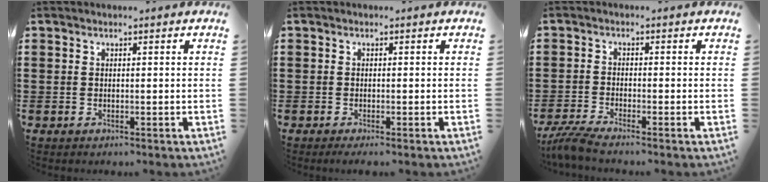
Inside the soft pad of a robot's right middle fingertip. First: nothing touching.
{"total": 0.6, "force": [-0.5, 0.0, 0.3], "torque": [-0.006, -0.003, -0.009]}
{"total": 3.1, "force": [-2.6, -0.2, 1.6], "torque": [-0.050, -0.014, -0.056]}